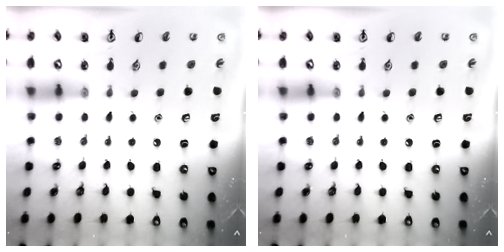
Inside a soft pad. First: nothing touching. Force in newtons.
{"total": 0.0}